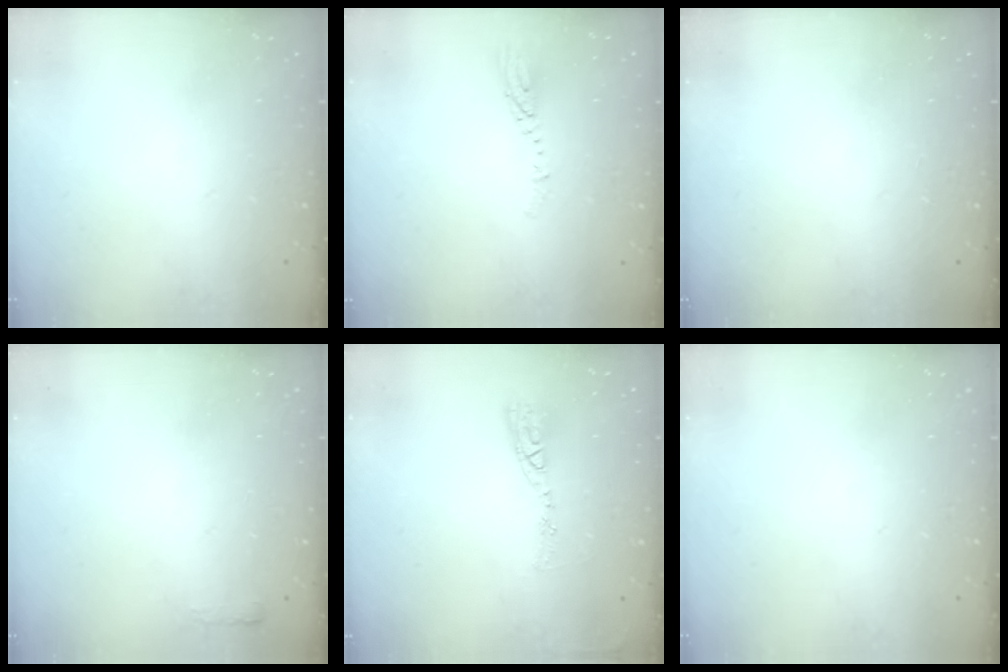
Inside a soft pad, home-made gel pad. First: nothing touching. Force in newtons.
{"total": 3.6, "press": 3.5, "slide": 0.5}
{"total": 0.0}
{"total": 2.4, "press": 2.4, "slide": 0.4}
{"total": 8.9, "press": 8.9, "slide": 0.8}
{"total": 0.0}